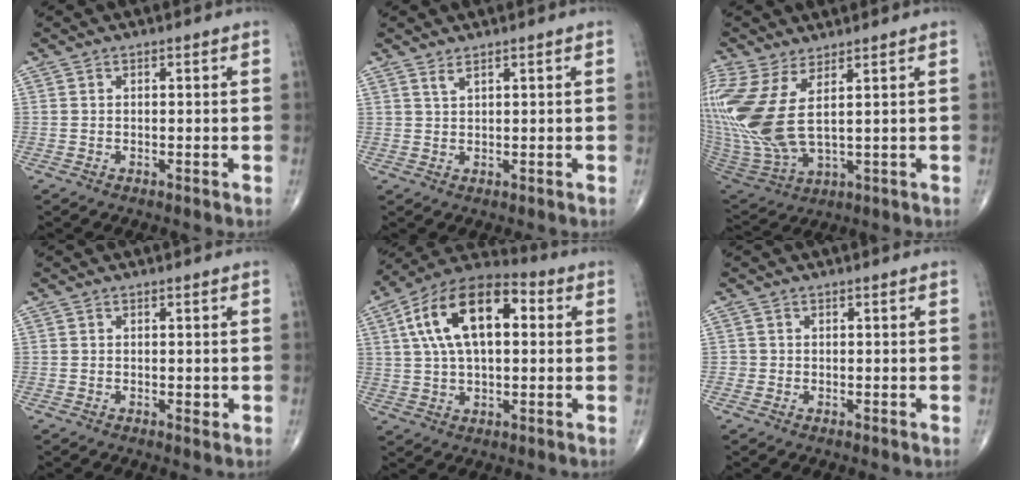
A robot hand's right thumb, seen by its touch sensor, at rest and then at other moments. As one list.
[{"total": 1.5, "force": [1.2, 0.1, 0.9], "torque": [-0.021, -0.004, 0.027]}, {"total": 16.1, "force": [4.1, 6.2, 14.2], "torque": [-0.354, -0.027, 0.097]}, {"total": 1.0, "force": [-0.2, 0.5, 0.8], "torque": [-0.007, -0.003, -0.004]}, {"total": 17.8, "force": [4.1, 9.1, 14.7], "torque": [-0.253, 0.028, 0.061]}, {"total": 0.6, "force": [-0.1, 0.6, 0.0], "torque": [0.001, 0.003, -0.003]}]